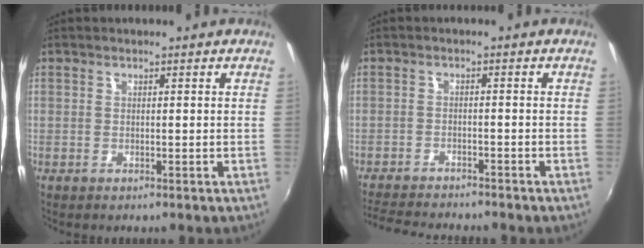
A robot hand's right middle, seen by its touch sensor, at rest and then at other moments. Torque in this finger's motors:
{"motor_torque": [0.99, -1.15, 0.12, 0.05]}